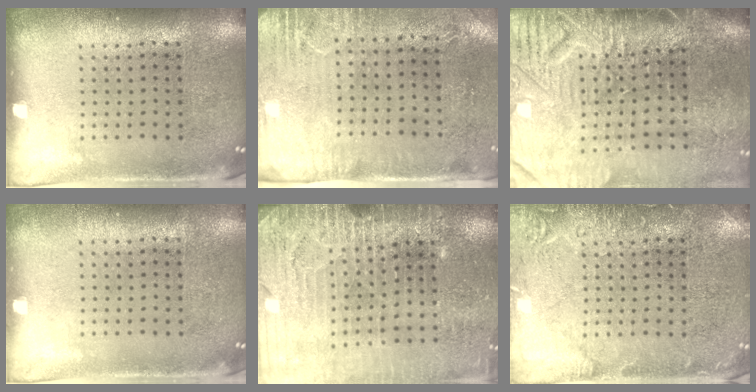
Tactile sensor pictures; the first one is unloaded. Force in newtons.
{"total": 2.9, "press": 2.4, "slide": 1.7}
{"total": 4.8, "press": 4.2, "slide": 2.4}
{"total": 0.0}
{"total": 3.2, "press": 3.2, "slide": 0.3}
{"total": 2.9, "press": 2.9, "slide": 0.4}